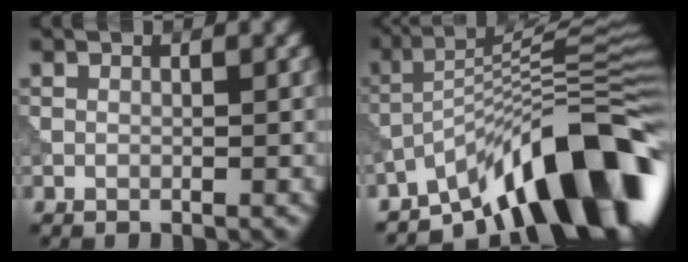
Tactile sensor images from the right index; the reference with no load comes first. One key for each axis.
{"total": 14.0, "fx": -8.8, "fy": 3.8, "fz": 10.2, "tx": -0.128, "ty": 0.027, "tz": -0.150}